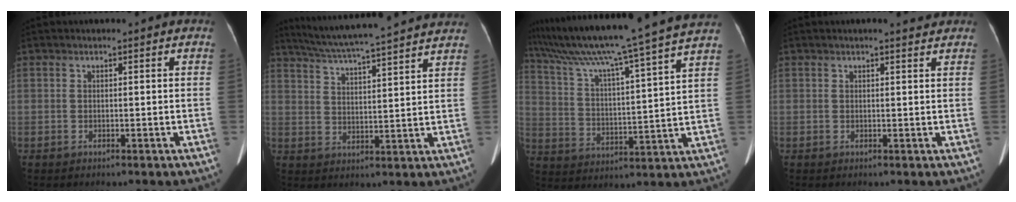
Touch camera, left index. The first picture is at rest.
{"total": 19.6, "force": [17.6, -0.1, 8.6], "torque": [-0.151, 0.013, 0.246]}
{"total": 23.1, "force": [19.5, -2.3, 12.2], "torque": [-0.215, -0.013, 0.289]}
{"total": 1.9, "force": [1.7, 0.2, 0.7], "torque": [-0.013, 0.002, 0.023]}